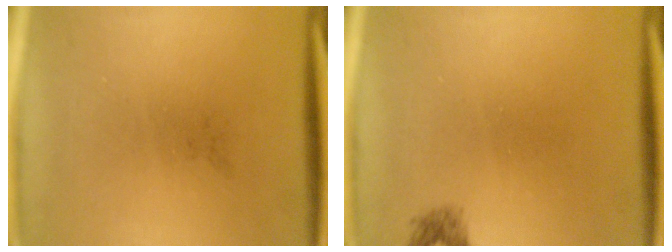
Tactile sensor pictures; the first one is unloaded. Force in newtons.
{"total": 1.1}